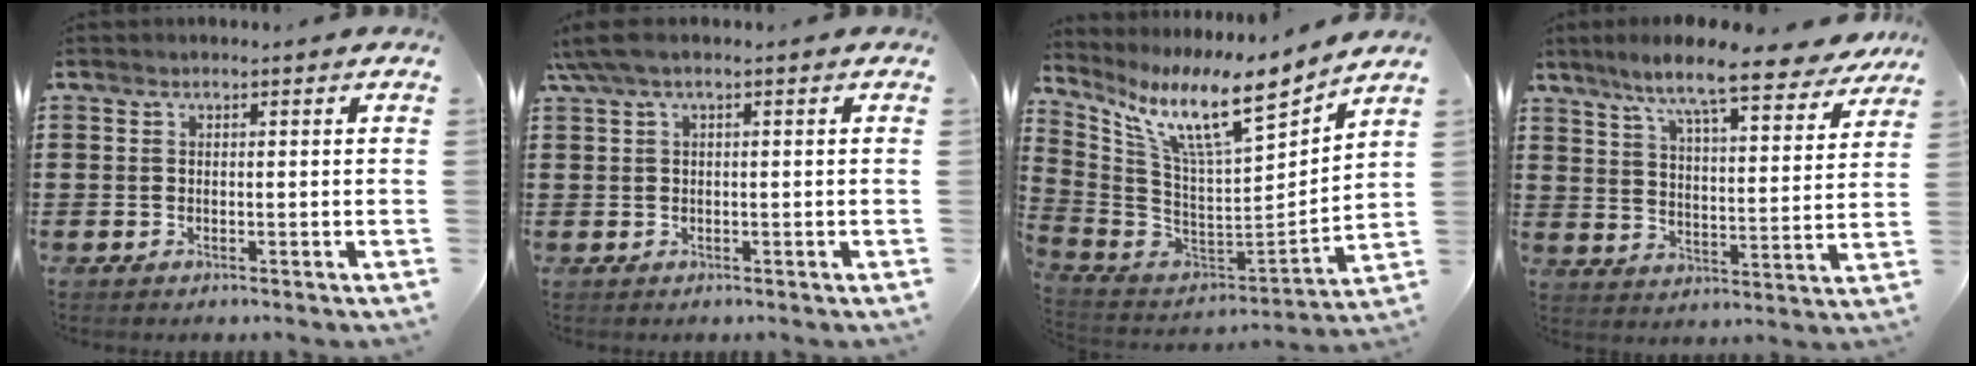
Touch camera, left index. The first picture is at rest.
{"total": 2.4, "force": [0.2, 0.4, 2.3], "torque": [-0.056, -0.007, -0.002]}
{"total": 12.8, "force": [8.4, 2.2, 9.4], "torque": [-0.201, -0.057, 0.137]}
{"total": 10.2, "force": [8.6, 0.3, 5.4], "torque": [-0.126, -0.046, 0.143]}